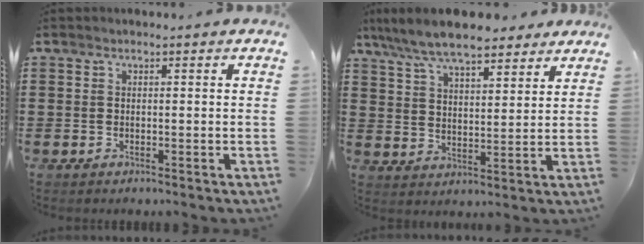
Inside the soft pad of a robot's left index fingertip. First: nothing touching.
{"total": 8.6, "force": [7.6, 1.9, 3.5], "torque": [-0.094, -0.017, 0.141]}